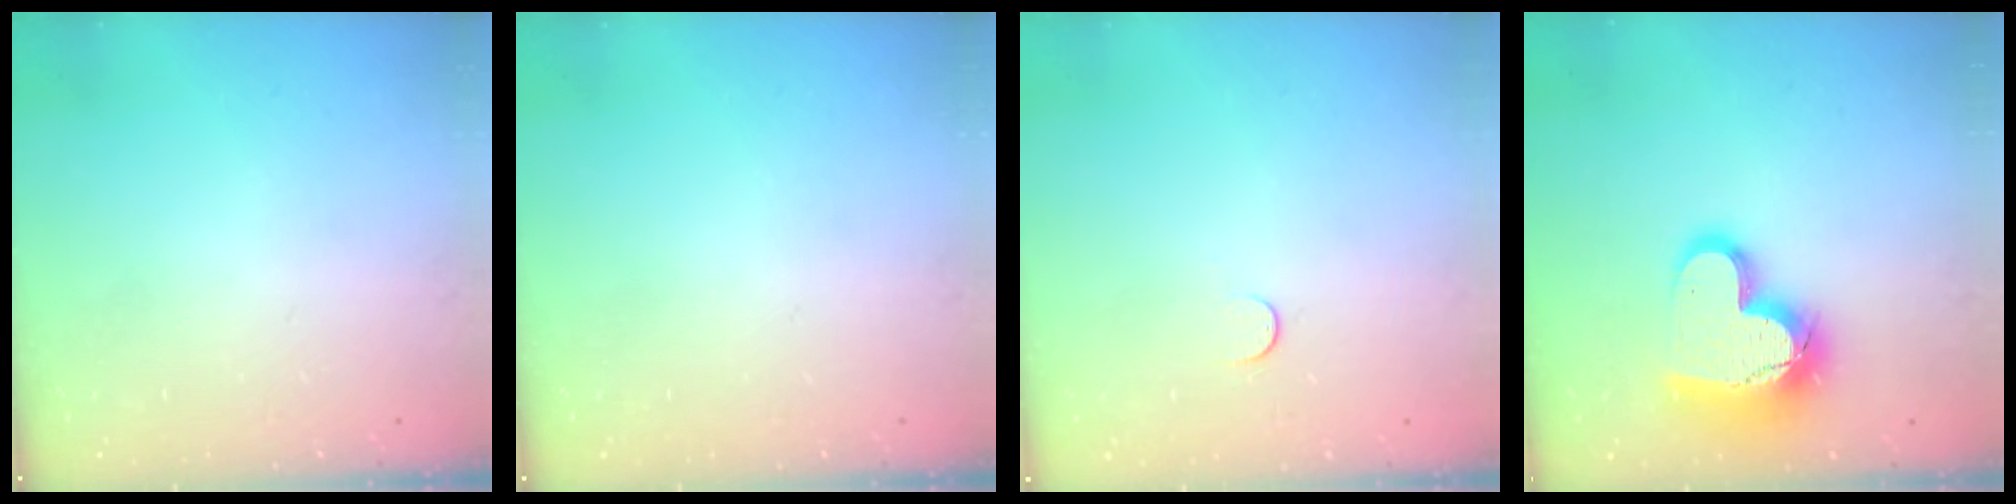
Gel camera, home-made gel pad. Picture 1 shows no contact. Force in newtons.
{"total": 0.0}
{"total": 3.5, "press": 3.5, "slide": 0.3}
{"total": 17.9, "press": 17.8, "slide": 1.4}